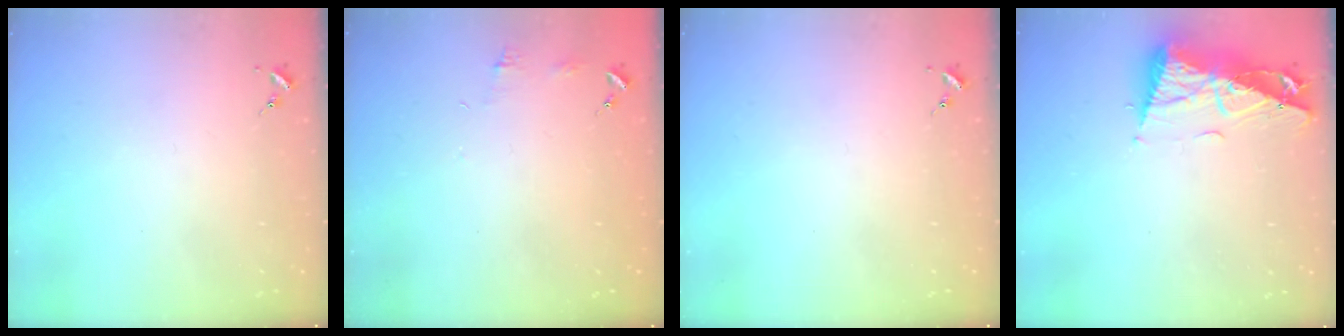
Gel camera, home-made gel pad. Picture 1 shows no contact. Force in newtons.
{"total": 4.5, "press": 4.5, "slide": 0.5}
{"total": 0.0}
{"total": 11.0, "press": 10.9, "slide": 1.3}